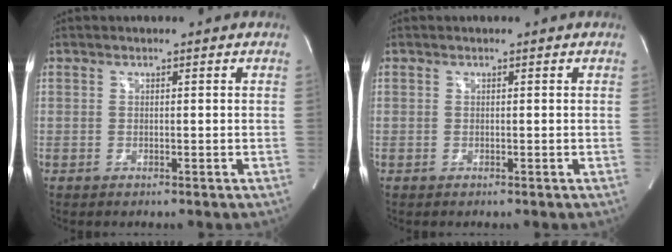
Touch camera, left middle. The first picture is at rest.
{"total": 0.0}